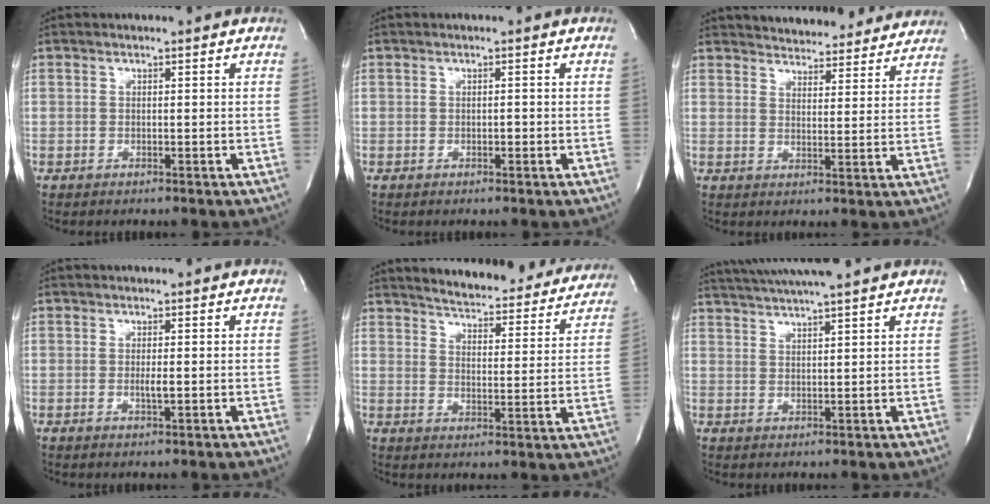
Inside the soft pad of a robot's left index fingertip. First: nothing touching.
{"total": 0.7, "force": [-0.6, 0.1, 0.2], "torque": [-0.002, -0.003, -0.011]}
{"total": 16.4, "force": [15.5, 4.2, 3.2], "torque": [-0.032, -0.001, 0.186]}
{"total": 1.3, "force": [-0.6, 0.0, 1.2], "torque": [-0.024, -0.008, -0.010]}
{"total": 22.0, "force": [20.7, 4.6, 6.1], "torque": [-0.076, -0.054, 0.244]}
{"total": 10.3, "force": [9.0, -0.5, 4.9], "torque": [-0.089, 0.025, 0.133]}